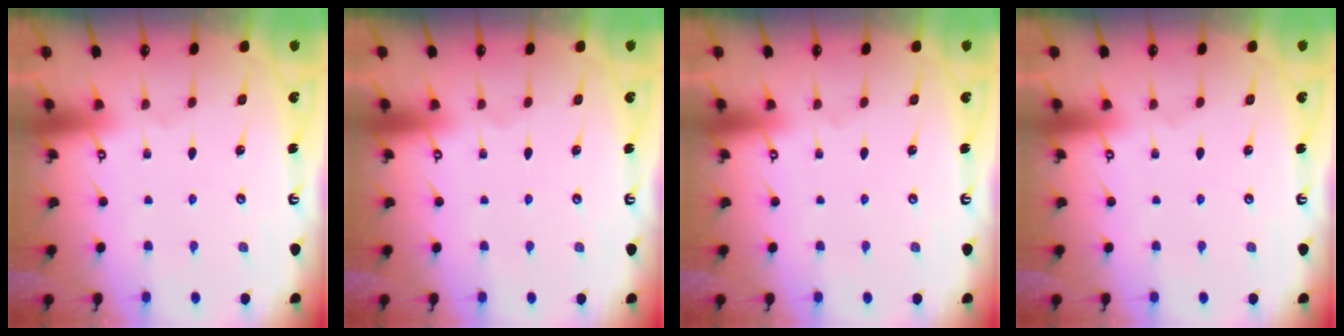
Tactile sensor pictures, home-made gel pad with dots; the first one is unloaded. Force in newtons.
{"total": 0.0}
{"total": 0.0}
{"total": 0.0}